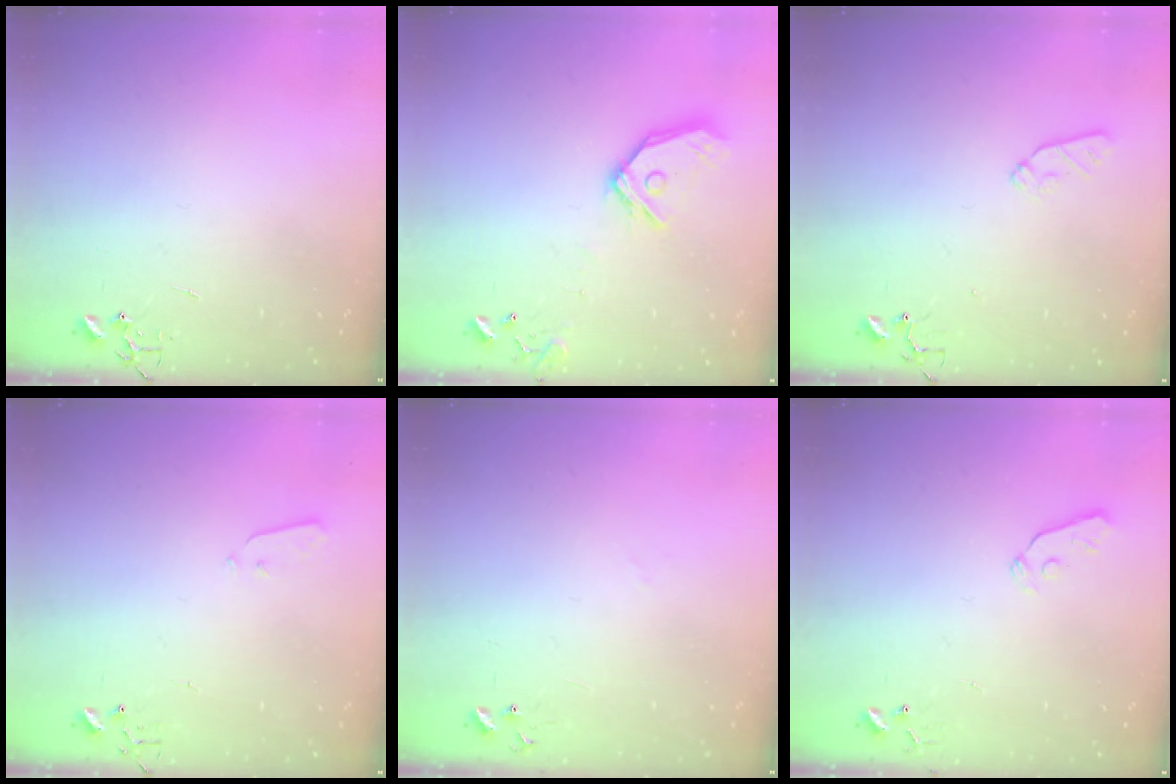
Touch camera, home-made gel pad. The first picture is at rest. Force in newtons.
{"total": 14.2, "press": 14.0, "slide": 2.3}
{"total": 5.9, "press": 5.8, "slide": 0.8}
{"total": 3.3, "press": 3.2, "slide": 0.7}
{"total": 6.8, "press": 6.8, "slide": 0.6}
{"total": 3.3, "press": 3.2, "slide": 0.7}